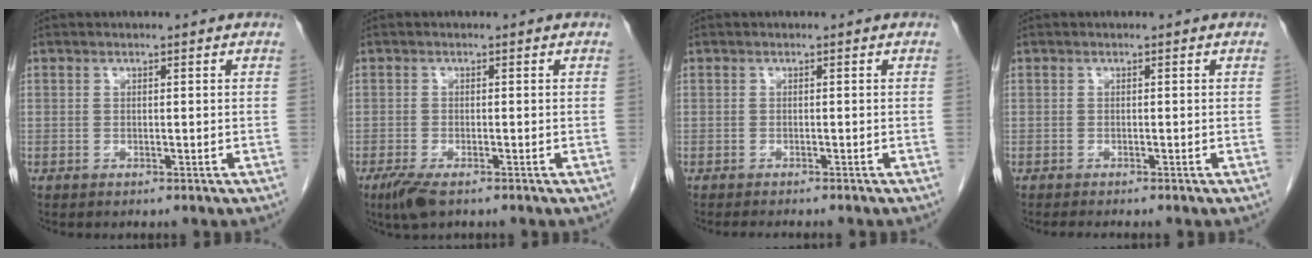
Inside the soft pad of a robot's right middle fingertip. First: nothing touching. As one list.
[{"total": 3.6, "force": [-2.3, 0.9, 2.6], "torque": [-0.057, -0.009, -0.043]}, {"total": 4.6, "force": [-4.0, 0.6, 2.1], "torque": [-0.023, -0.006, -0.052]}, {"total": 1.9, "force": [-1.6, 0.0, 0.9], "torque": [-0.014, -0.003, -0.021]}]